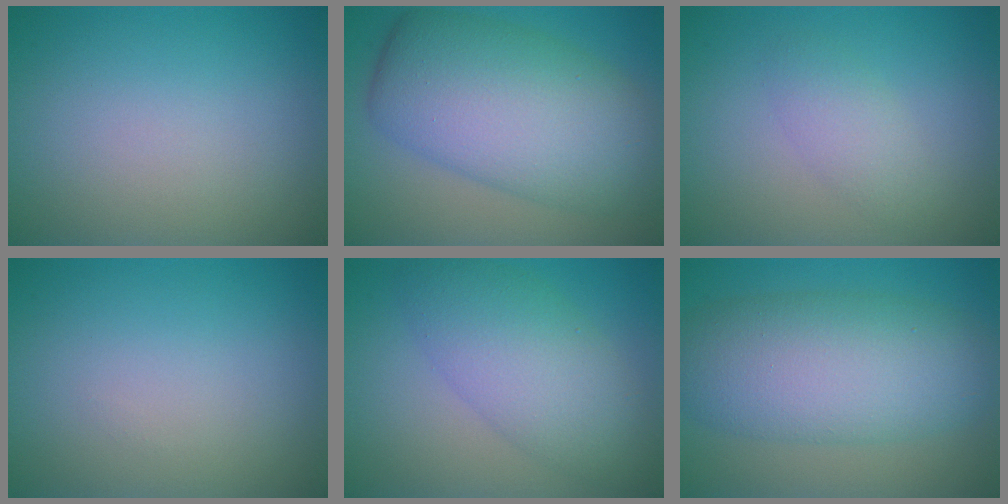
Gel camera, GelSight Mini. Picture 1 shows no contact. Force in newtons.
{"total": 10.8, "press": 10.7, "slide": 0.3}
{"total": 2.1, "press": 2.1, "slide": 0.0}
{"total": 0.0}
{"total": 6.2, "press": 6.2, "slide": 0.1}
{"total": 9.0, "press": 9.0, "slide": 0.2}